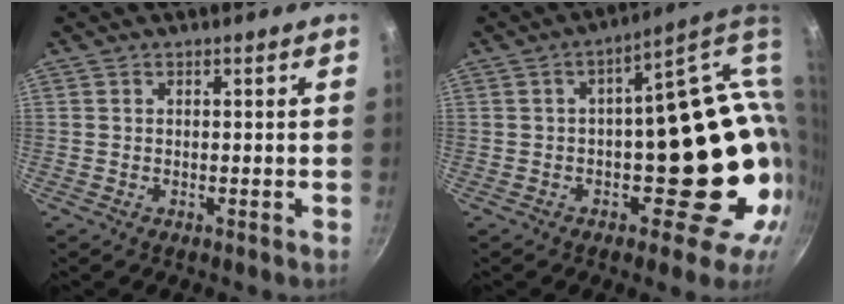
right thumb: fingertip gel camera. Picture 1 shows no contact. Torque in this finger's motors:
{"motor_torque": [2.55, 2.46, 2.13, -0.65, 0.23]}